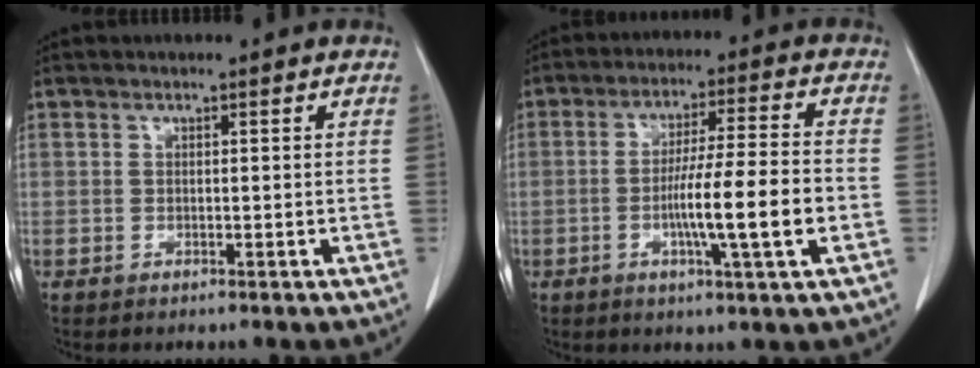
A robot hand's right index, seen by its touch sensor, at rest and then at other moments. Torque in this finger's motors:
{"motor_torque": [1.48, -0.64, 0.79, 0.13]}